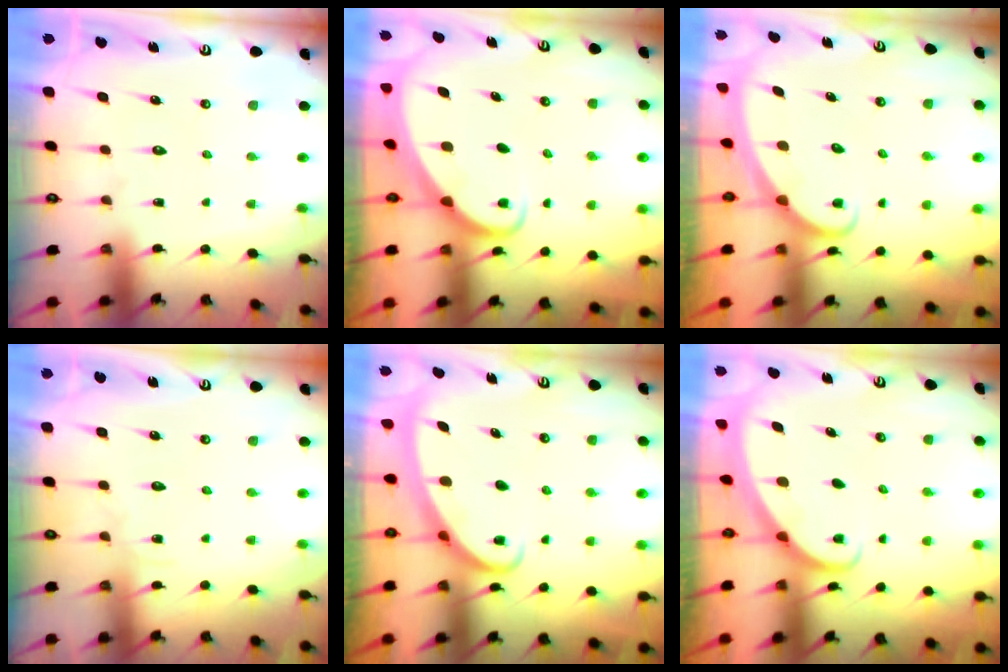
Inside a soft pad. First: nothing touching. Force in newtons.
{"total": 2.5, "press": 2.5, "slide": 0.2}
{"total": 2.1, "press": 2.1, "slide": 0.1}
{"total": 4.5, "press": 4.5, "slide": 0.5}
{"total": 2.7, "press": 2.7, "slide": 0.4}
{"total": 1.2, "press": 1.2, "slide": 0.0}